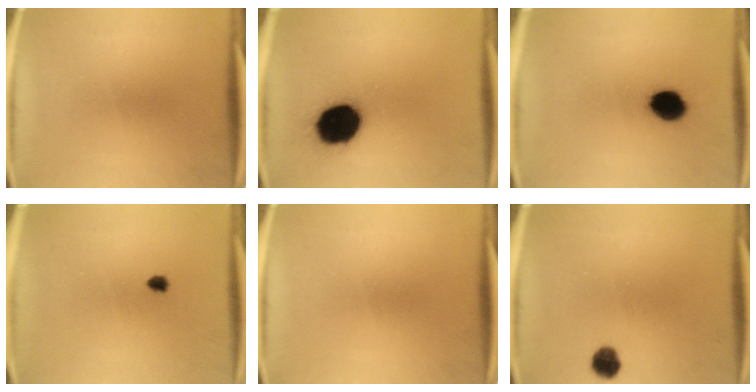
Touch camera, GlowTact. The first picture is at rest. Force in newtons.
{"total": 18.1}
{"total": 8.8}
{"total": 1.1}
{"total": 0.0}
{"total": 4.1}